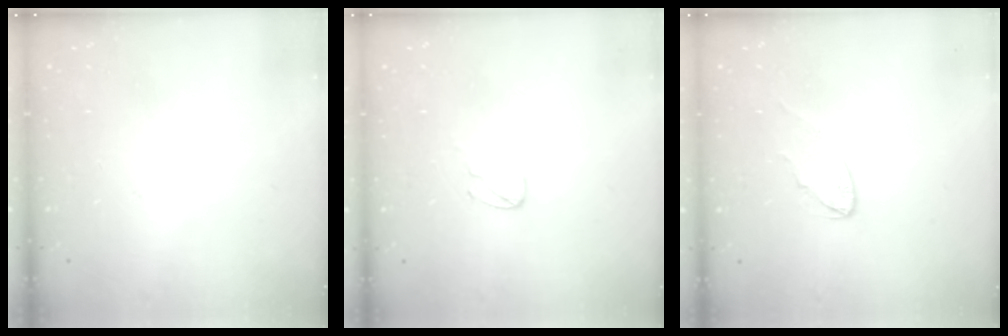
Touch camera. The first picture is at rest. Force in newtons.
{"total": 3.9, "press": 3.9, "slide": 0.3}
{"total": 6.4, "press": 6.4, "slide": 0.4}